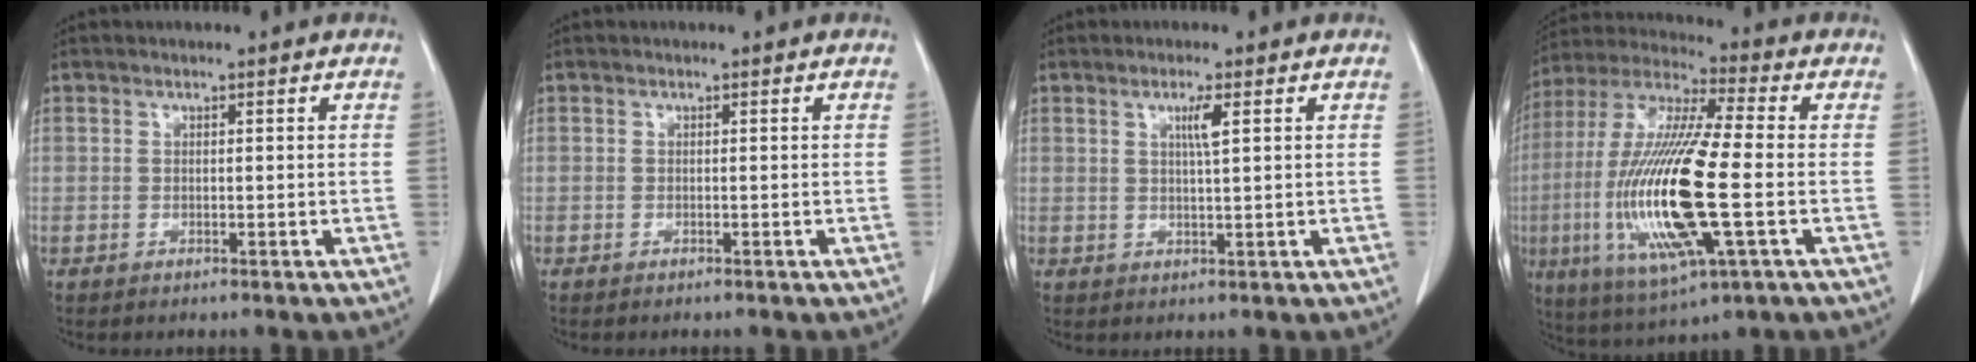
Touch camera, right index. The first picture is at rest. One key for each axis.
{"total": 0.0}
{"total": 2.6, "fx": 1.1, "fy": -0.2, "fz": 2.4, "tx": -0.044, "ty": -0.003, "tz": 0.019}
{"total": 20.6, "fx": -3.6, "fy": 2.8, "fz": 20.1, "tx": -0.428, "ty": -0.017, "tz": -0.063}